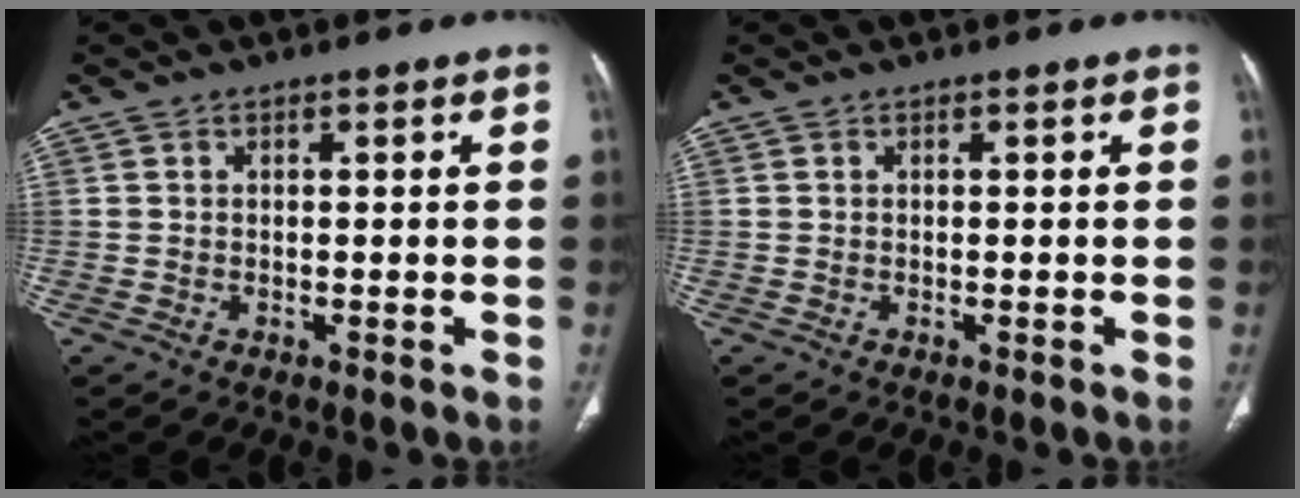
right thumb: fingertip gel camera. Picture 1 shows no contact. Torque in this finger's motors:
{"motor_torque": [0.00, 0.00, -0.07, 0.06, 0.00]}